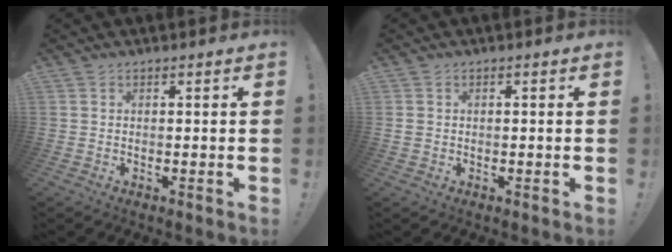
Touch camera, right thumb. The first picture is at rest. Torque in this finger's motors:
{"motor_torque": [0.02, 0.04, 0.21, -0.27, 0.00]}